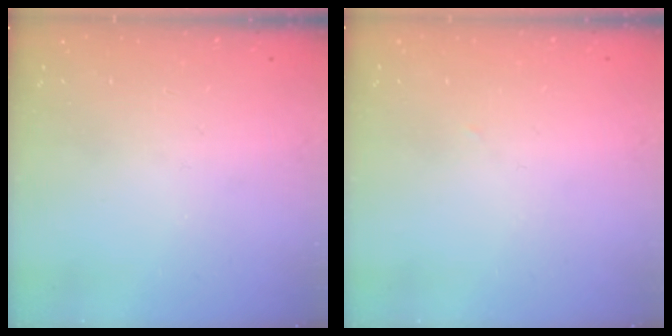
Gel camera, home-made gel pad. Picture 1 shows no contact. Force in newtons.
{"total": 1.1, "press": 1.1, "slide": 0.1}